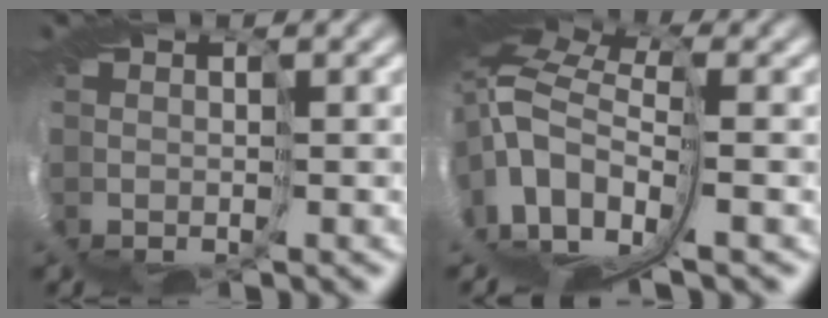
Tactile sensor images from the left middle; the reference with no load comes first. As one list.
[{"total": 10.5, "force": [-1.5, 5.7, 8.8], "torque": [-0.192, 0.001, 0.005]}]